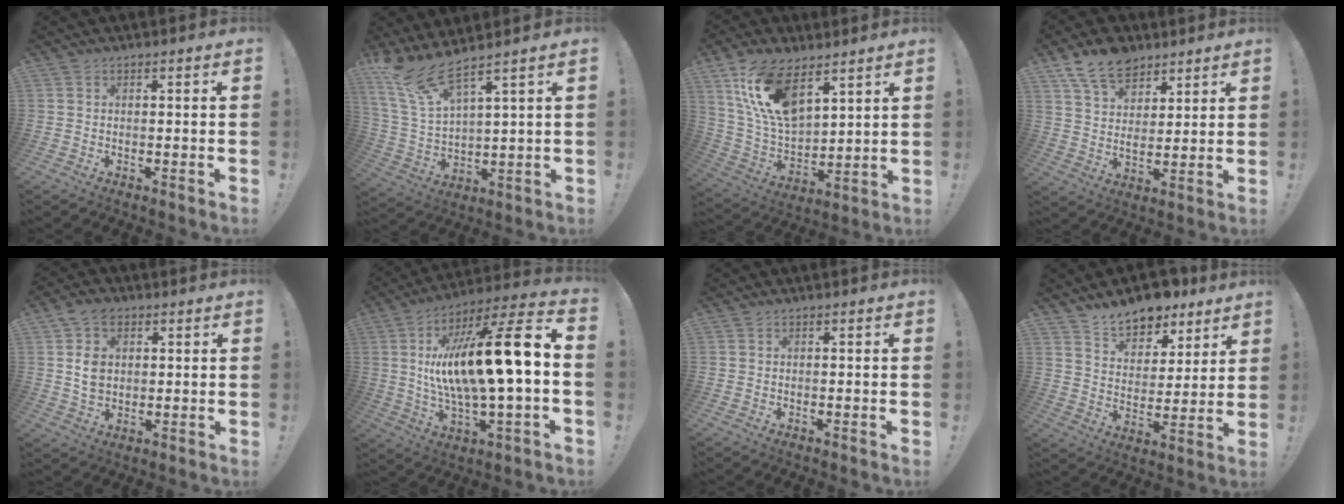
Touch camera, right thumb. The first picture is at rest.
{"total": 11.1, "force": [9.0, 2.0, 6.1], "torque": [-0.130, -0.052, 0.161]}
{"total": 17.1, "force": [10.0, 8.6, 10.9], "torque": [-0.234, -0.053, 0.186]}
{"total": 11.5, "force": [8.4, 6.6, 4.4], "torque": [-0.077, -0.043, 0.161]}
{"total": 8.0, "force": [2.0, 6.2, 4.7], "torque": [-0.080, 0.006, 0.040]}
{"total": 21.8, "force": [1.8, 4.1, 21.4], "torque": [-0.387, -0.016, 0.014]}
{"total": 0.0}
{"total": 11.2, "force": [9.3, 5.4, 3.1], "torque": [-0.055, -0.067, 0.174]}